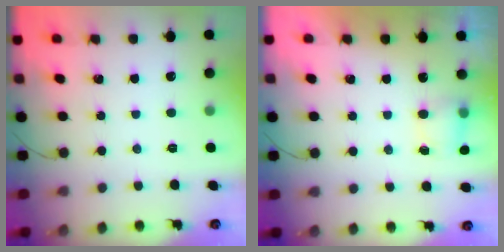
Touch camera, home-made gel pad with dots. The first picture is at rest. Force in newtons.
{"total": 4.3, "press": 4.2, "slide": 0.7}